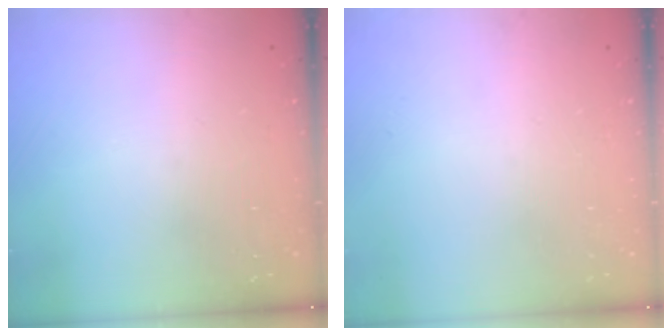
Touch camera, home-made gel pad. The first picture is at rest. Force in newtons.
{"total": 0.0}